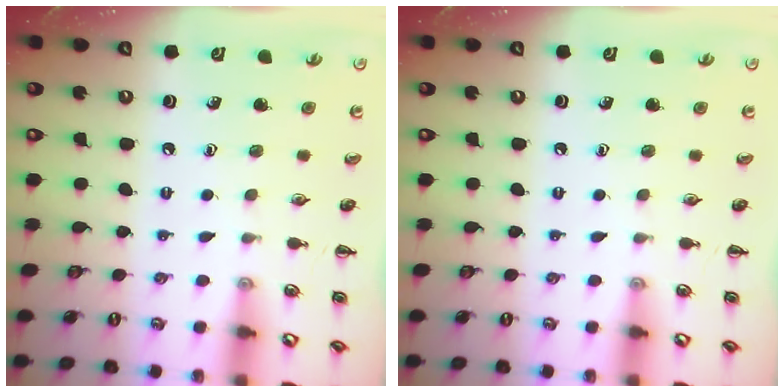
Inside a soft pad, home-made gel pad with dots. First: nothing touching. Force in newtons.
{"total": 0.0}